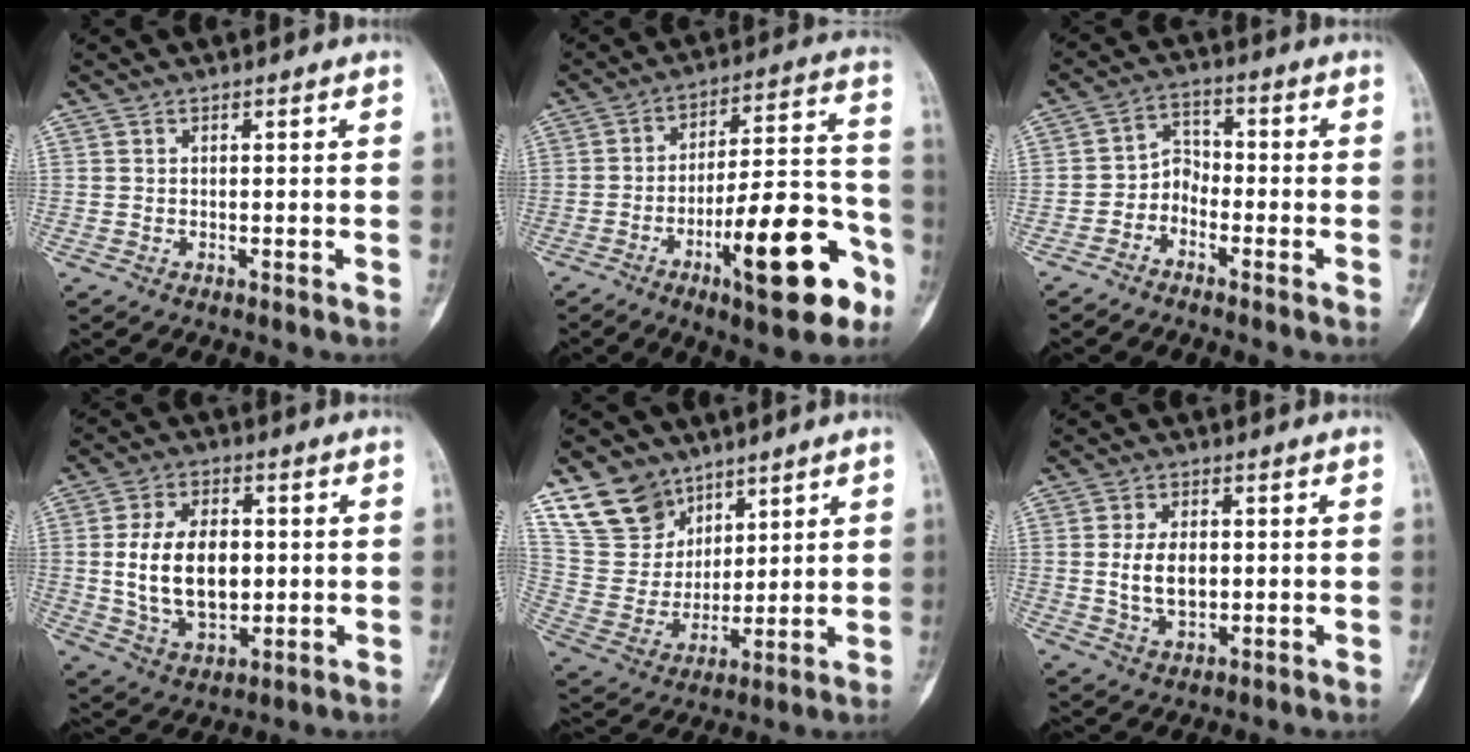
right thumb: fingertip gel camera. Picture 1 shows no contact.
{"total": 19.8, "force": [-9.1, 5.7, 16.7], "torque": [-0.233, 0.059, -0.134]}
{"total": 4.4, "force": [-2.7, 3.1, 1.6], "torque": [-0.005, 0.029, -0.063]}
{"total": 14.0, "force": [0.5, 8.8, 10.9], "torque": [-0.173, -0.001, 0.018]}
{"total": 13.0, "force": [8.9, 8.9, 3.2], "torque": [-0.031, -0.047, 0.188]}
{"total": 6.9, "force": [0.1, 4.2, 5.5], "torque": [-0.092, -0.004, 0.009]}